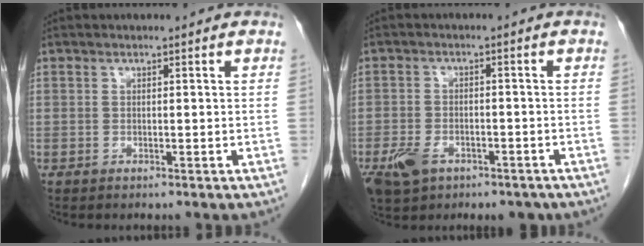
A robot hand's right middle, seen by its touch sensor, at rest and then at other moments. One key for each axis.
{"total": 8.3, "fx": -4.9, "fy": 5.1, "fz": 4.3, "tx": -0.086, "ty": 0.005, "tz": -0.075}